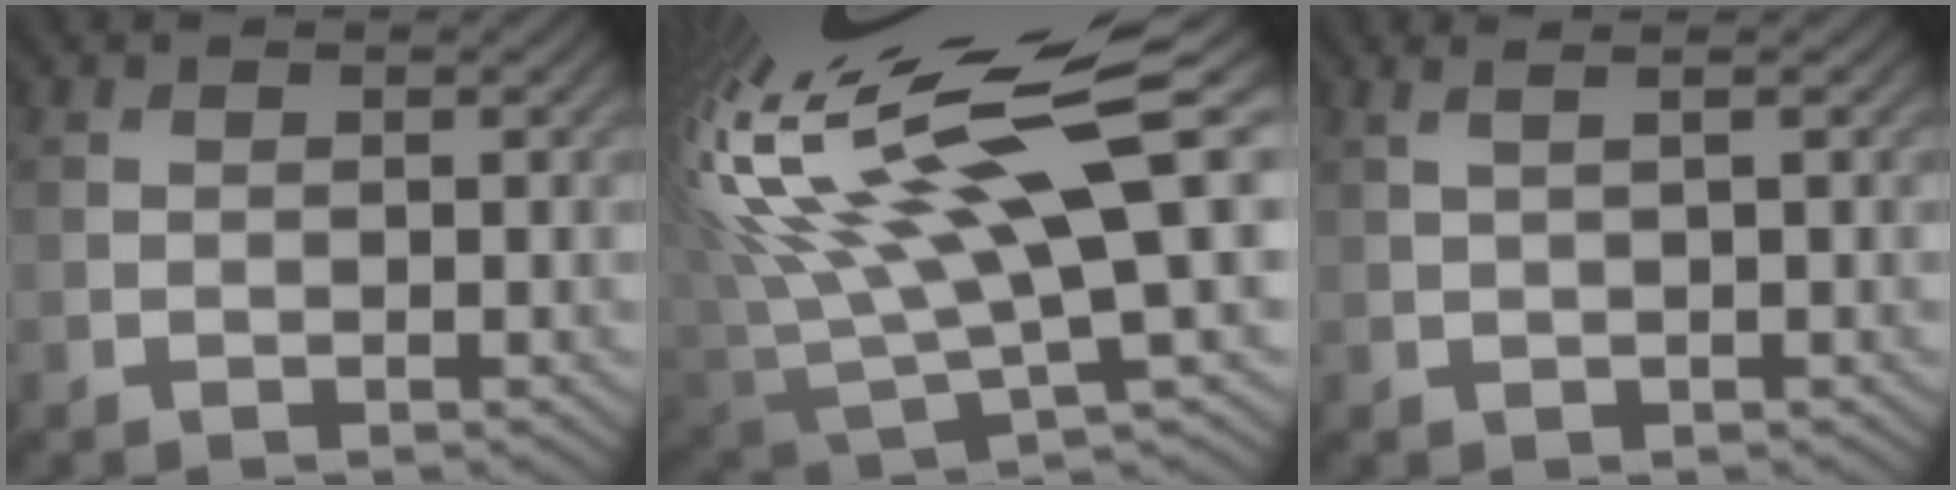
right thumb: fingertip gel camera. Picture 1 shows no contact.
{"total": 19.9, "force": [7.0, 5.8, 17.7], "torque": [-0.365, 0.019, 0.126]}
{"total": 2.1, "force": [0.8, 0.5, 1.9], "torque": [-0.026, 0.009, -0.002]}